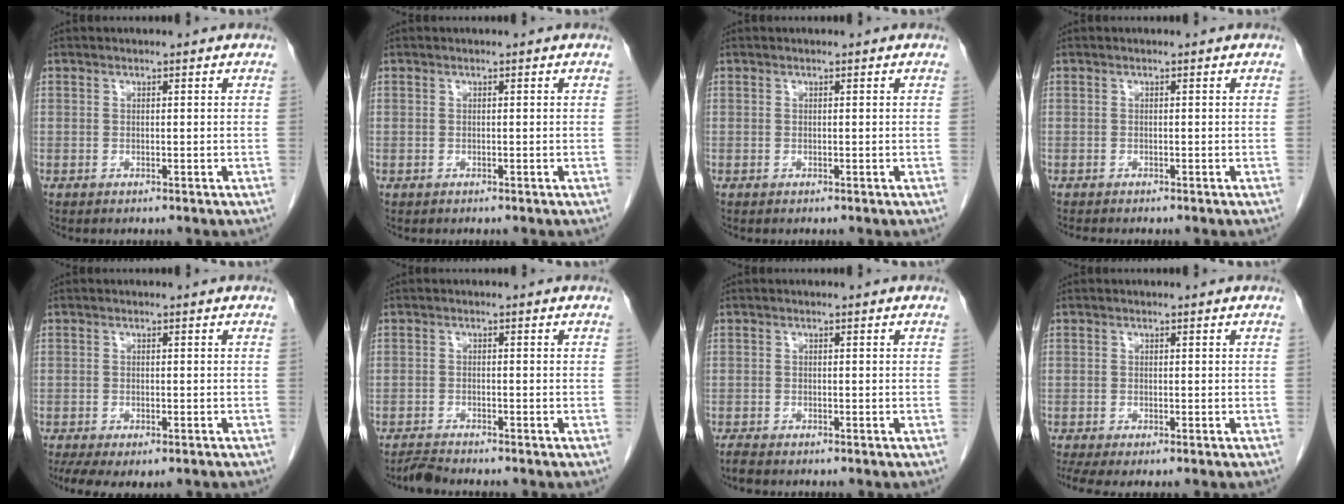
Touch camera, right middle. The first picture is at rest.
{"total": 0.0}
{"total": 0.0}
{"total": 1.6, "force": [-1.5, 0.2, 0.7], "torque": [-0.016, -0.005, -0.019]}
{"total": 7.4, "force": [-5.0, 3.0, 4.6], "torque": [-0.084, -0.015, -0.075]}
{"total": 1.9, "force": [-1.9, -0.3, 0.1], "torque": [-0.008, -0.011, -0.036]}
{"total": 1.4, "force": [-1.3, 0.2, 0.6], "torque": [-0.020, -0.006, -0.024]}
{"total": 3.5, "force": [-2.4, 0.8, 2.4], "torque": [-0.047, -0.014, -0.043]}